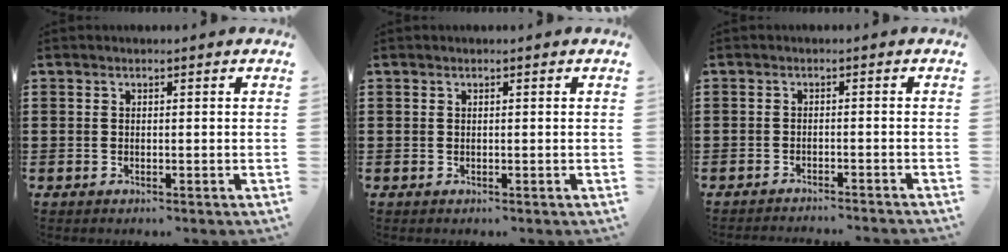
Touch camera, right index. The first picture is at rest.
{"total": 0.0}
{"total": 1.7, "force": [-1.7, -0.3, 0.1], "torque": [-0.003, 0.002, -0.035]}